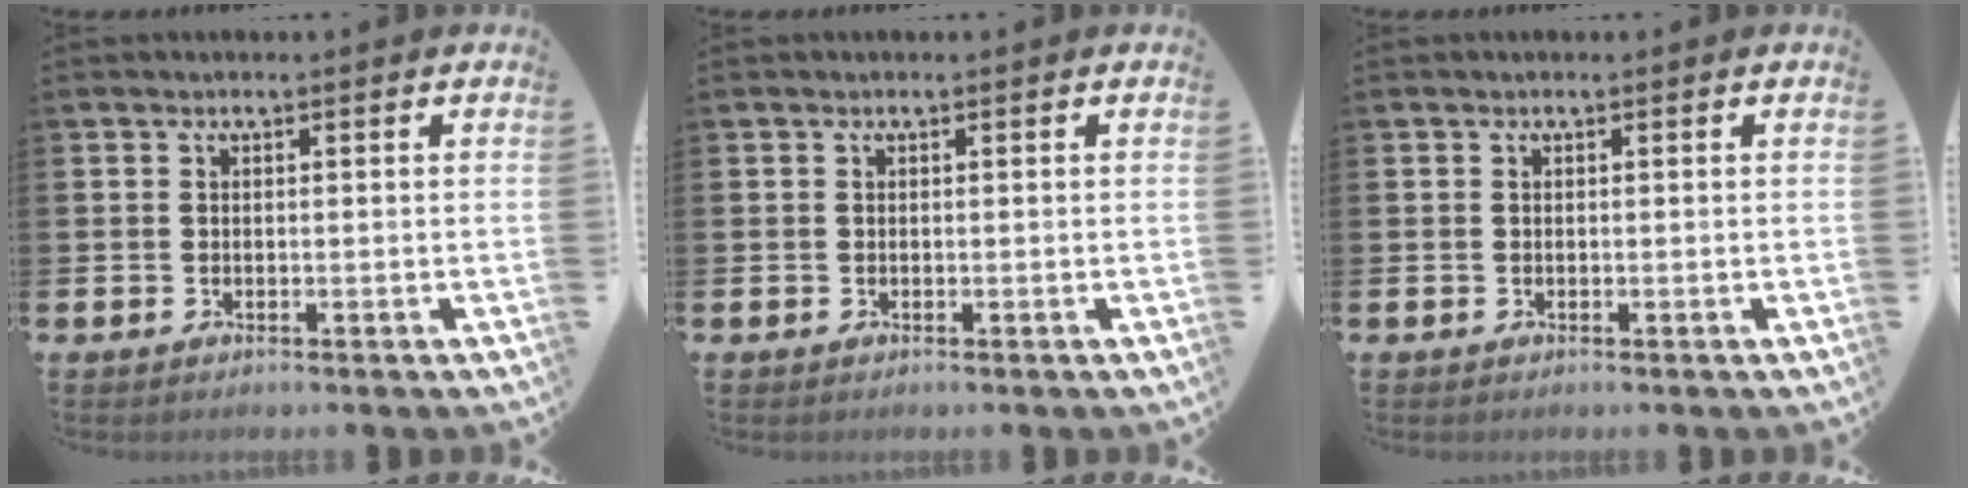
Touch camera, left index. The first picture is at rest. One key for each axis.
{"total": 0.0}
{"total": 0.0}